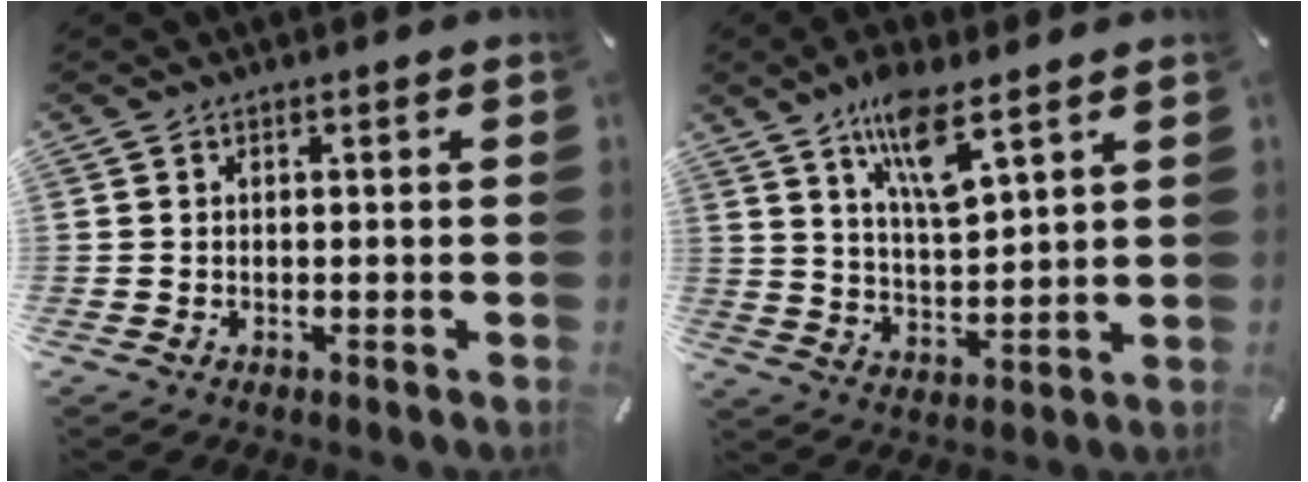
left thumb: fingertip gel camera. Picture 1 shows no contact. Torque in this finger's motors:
{"motor_torque": [0.76, 0.75, 1.52, -1.25, 0.48]}